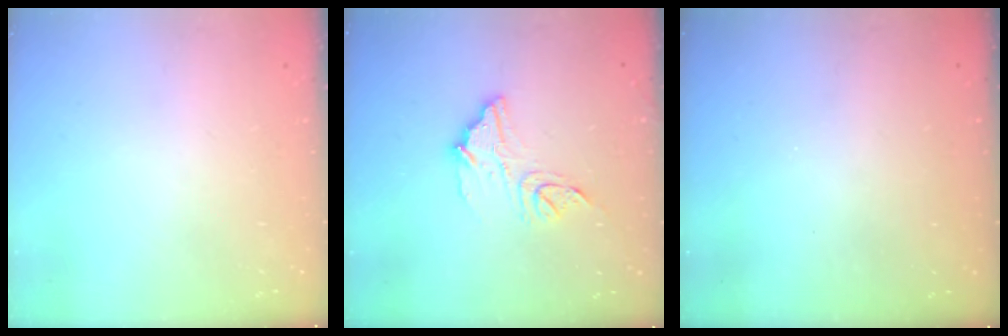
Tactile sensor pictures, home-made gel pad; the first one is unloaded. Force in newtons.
{"total": 12.9, "press": 12.8, "slide": 1.2}
{"total": 3.2, "press": 3.2, "slide": 0.1}